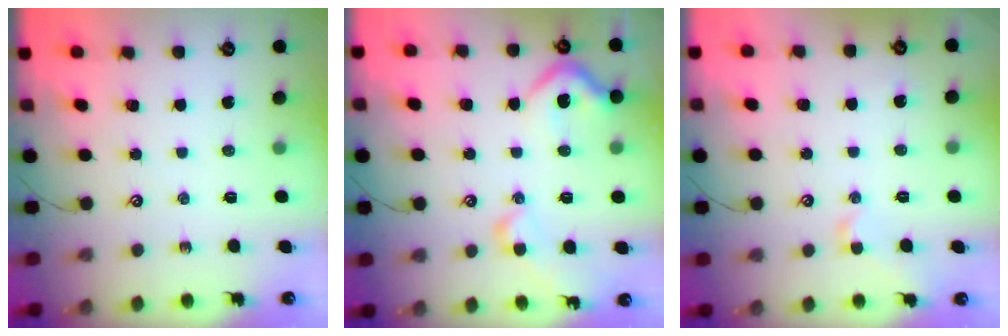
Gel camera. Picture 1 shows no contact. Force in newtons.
{"total": 10.0, "press": 9.9, "slide": 1.4}
{"total": 0.9, "press": 0.8, "slide": 0.5}